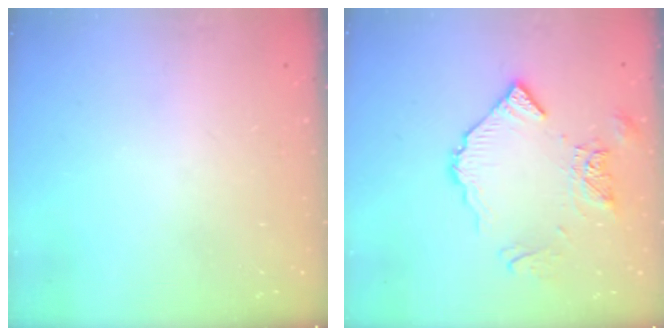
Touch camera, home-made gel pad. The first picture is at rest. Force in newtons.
{"total": 11.1, "press": 11.0, "slide": 1.4}